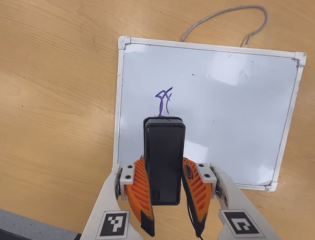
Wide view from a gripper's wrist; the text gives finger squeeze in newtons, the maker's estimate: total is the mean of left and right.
{"total": 8.3, "left": 6.4, "right": 10.1}